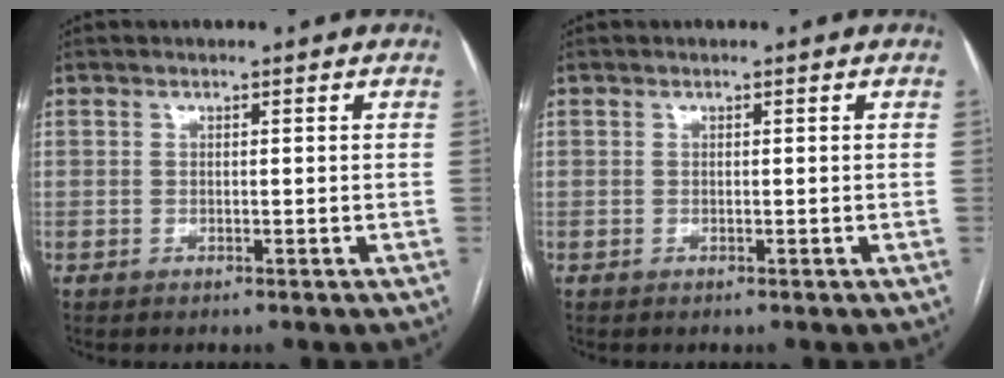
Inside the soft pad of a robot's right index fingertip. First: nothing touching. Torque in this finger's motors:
{"motor_torque": [0.00, 0.00, 0.00, 0.00]}